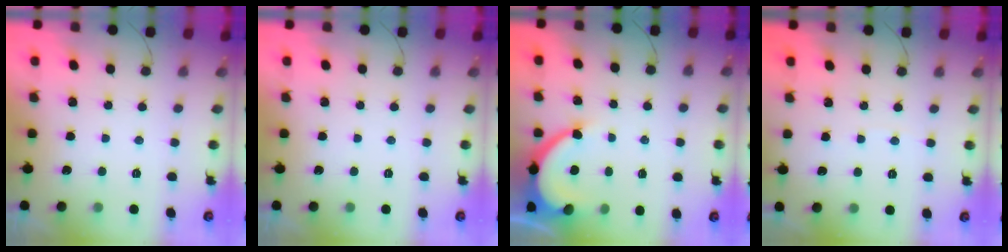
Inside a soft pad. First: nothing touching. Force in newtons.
{"total": 0.0}
{"total": 9.0, "press": 8.9, "slide": 0.7}
{"total": 1.6, "press": 1.6, "slide": 0.2}